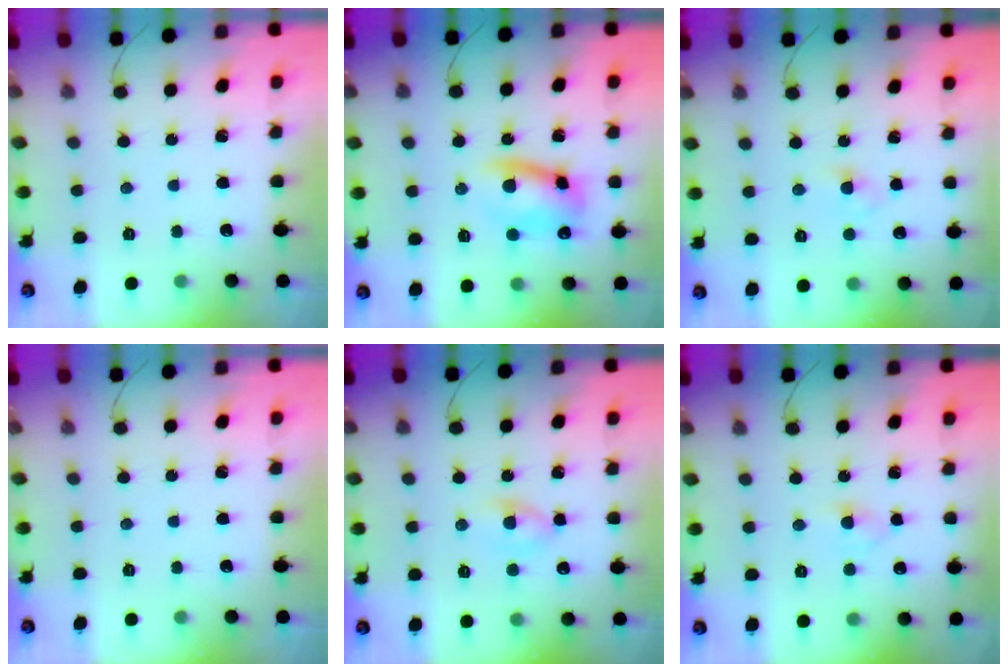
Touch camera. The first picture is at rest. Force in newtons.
{"total": 11.4, "press": 11.2, "slide": 2.1}
{"total": 2.6, "press": 2.4, "slide": 1.1}
{"total": 0.0}
{"total": 3.7, "press": 3.5, "slide": 1.2}
{"total": 3.3, "press": 3.0, "slide": 1.2}